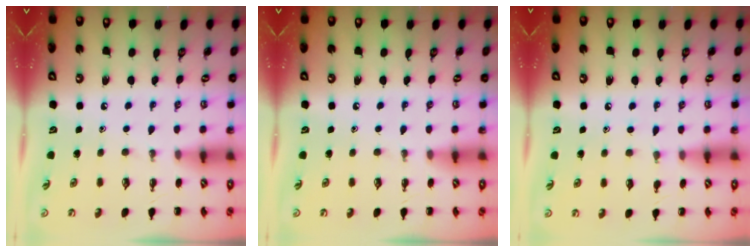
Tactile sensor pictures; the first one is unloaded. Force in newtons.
{"total": 0.0}
{"total": 4.4, "press": 4.1, "slide": 1.5}